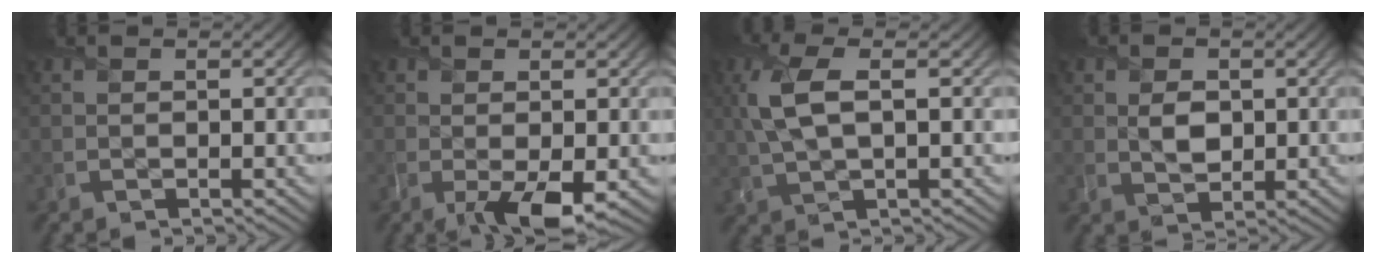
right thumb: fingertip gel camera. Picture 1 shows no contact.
{"total": 3.6, "force": [-1.2, 1.0, 3.3], "torque": [-0.060, -0.013, -0.018]}
{"total": 6.5, "force": [1.2, 2.5, 5.9], "torque": [-0.152, 0.007, 0.019]}
{"total": 2.6, "force": [0.2, 2.0, 1.6], "torque": [-0.034, -0.006, 0.008]}